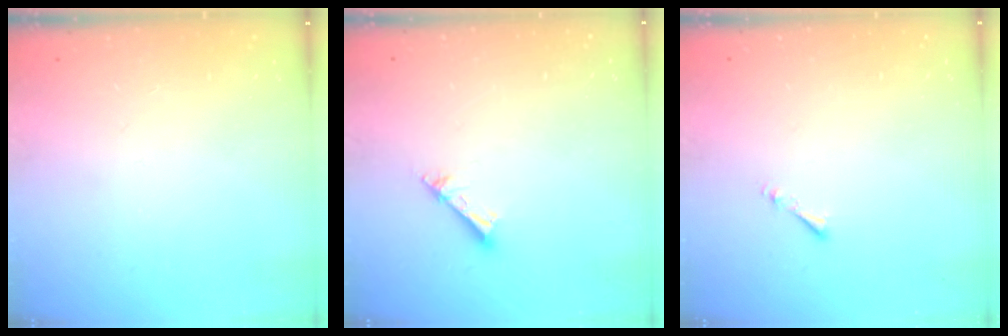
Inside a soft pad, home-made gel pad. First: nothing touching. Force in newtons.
{"total": 3.2, "press": 3.2, "slide": 0.2}
{"total": 0.8, "press": 0.7, "slide": 0.3}